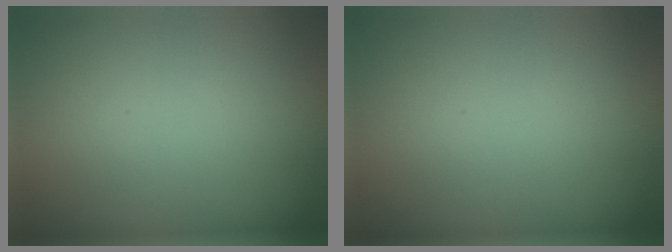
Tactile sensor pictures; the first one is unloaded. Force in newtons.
{"total": 0.0}